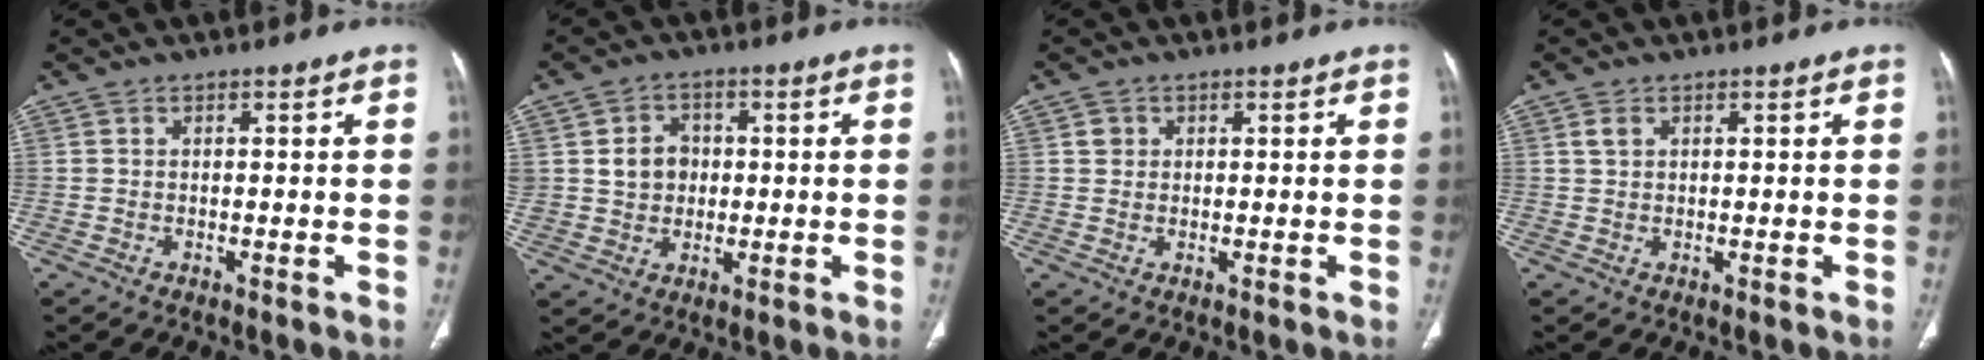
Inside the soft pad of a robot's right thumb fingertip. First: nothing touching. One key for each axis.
{"total": 6.4, "fx": 0.9, "fy": 5.4, "fz": 3.2, "tx": -0.028, "ty": 0.000, "tz": 0.017}
{"total": 1.6, "fx": 0.5, "fy": 1.5, "fz": 0.4, "tx": 0.002, "ty": -0.001, "tz": 0.007}
{"total": 1.5, "fx": 0.7, "fy": 0.9, "fz": 0.9, "tx": -0.019, "ty": 0.003, "tz": 0.016}